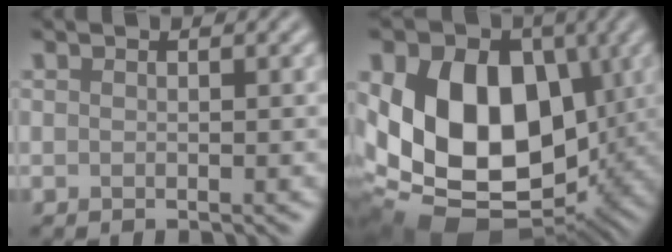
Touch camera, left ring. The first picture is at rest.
{"total": 16.2, "force": [0.5, 11.5, 11.3], "torque": [-0.184, -0.012, 0.005]}